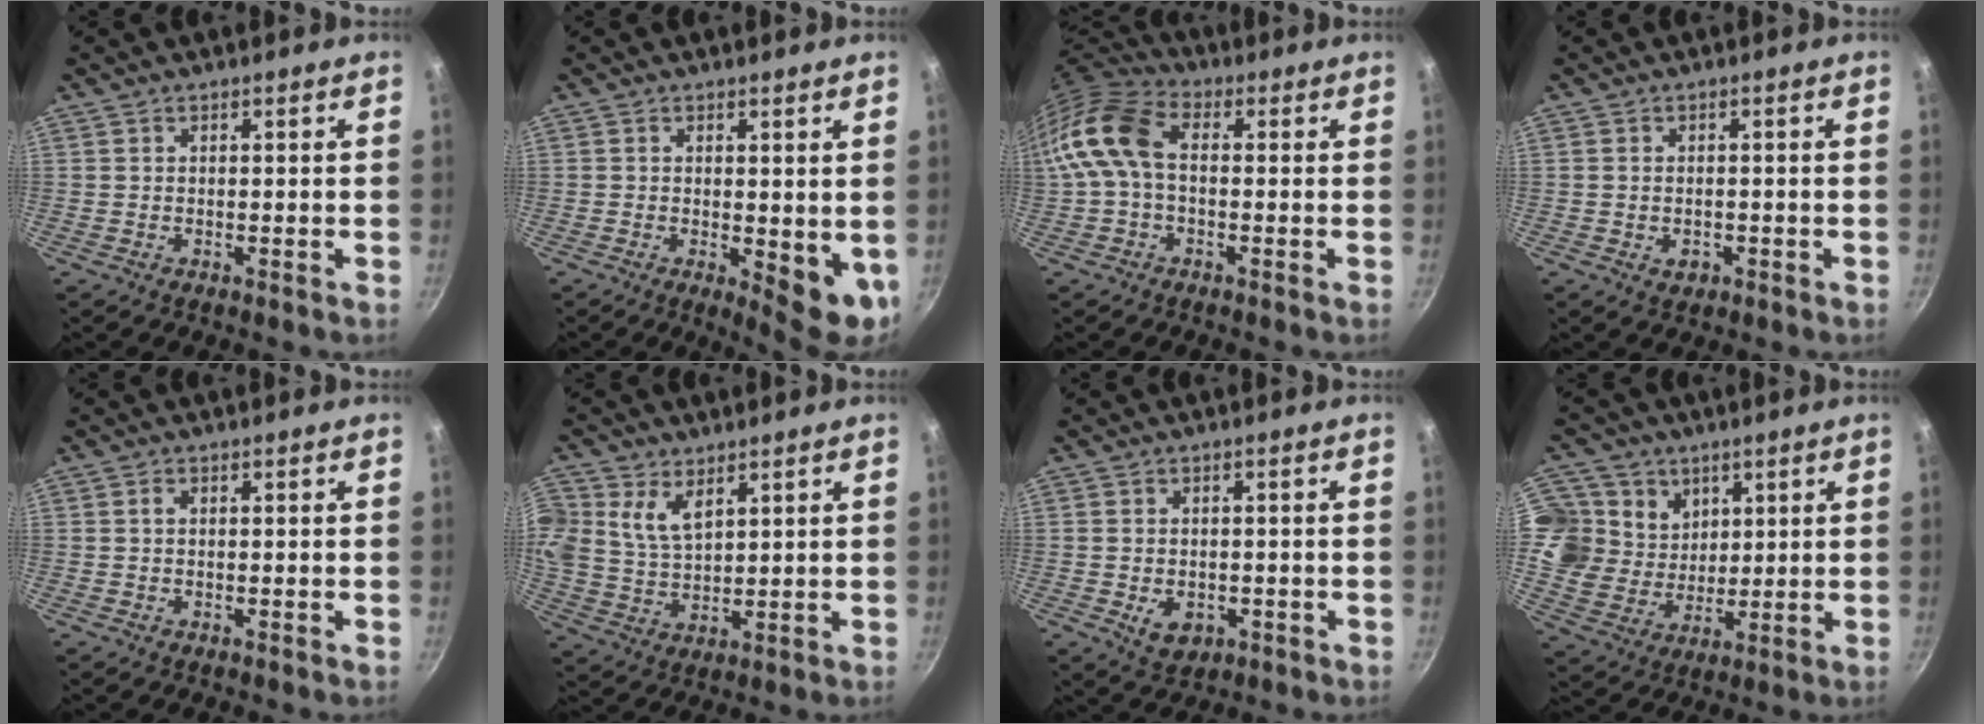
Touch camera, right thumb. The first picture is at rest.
{"total": 7.4, "force": [-0.2, 3.0, 6.7], "torque": [-0.077, -0.011, 0.004]}
{"total": 11.3, "force": [-0.2, 7.0, 8.9], "torque": [-0.168, 0.033, -0.023]}
{"total": 2.2, "force": [-0.8, 1.7, 1.3], "torque": [-0.018, 0.003, -0.008]}
{"total": 0.7, "force": [0.1, 0.5, 0.5], "torque": [-0.008, 0.005, 0.000]}
{"total": 8.7, "force": [4.0, 5.9, 5.0], "torque": [-0.097, -0.015, 0.080]}
{"total": 4.9, "force": [-1.4, 3.5, 3.1], "torque": [-0.037, 0.001, -0.012]}
{"total": 12.6, "force": [5.1, 10.7, 4.2], "torque": [-0.045, -0.030, 0.094]}